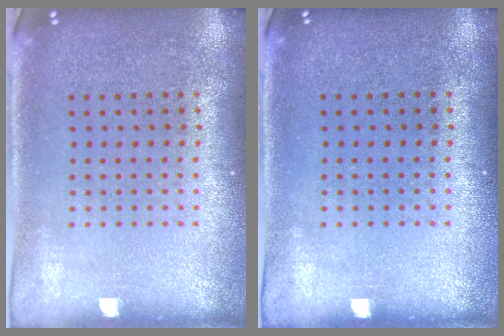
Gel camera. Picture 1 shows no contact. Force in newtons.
{"total": 0.0}